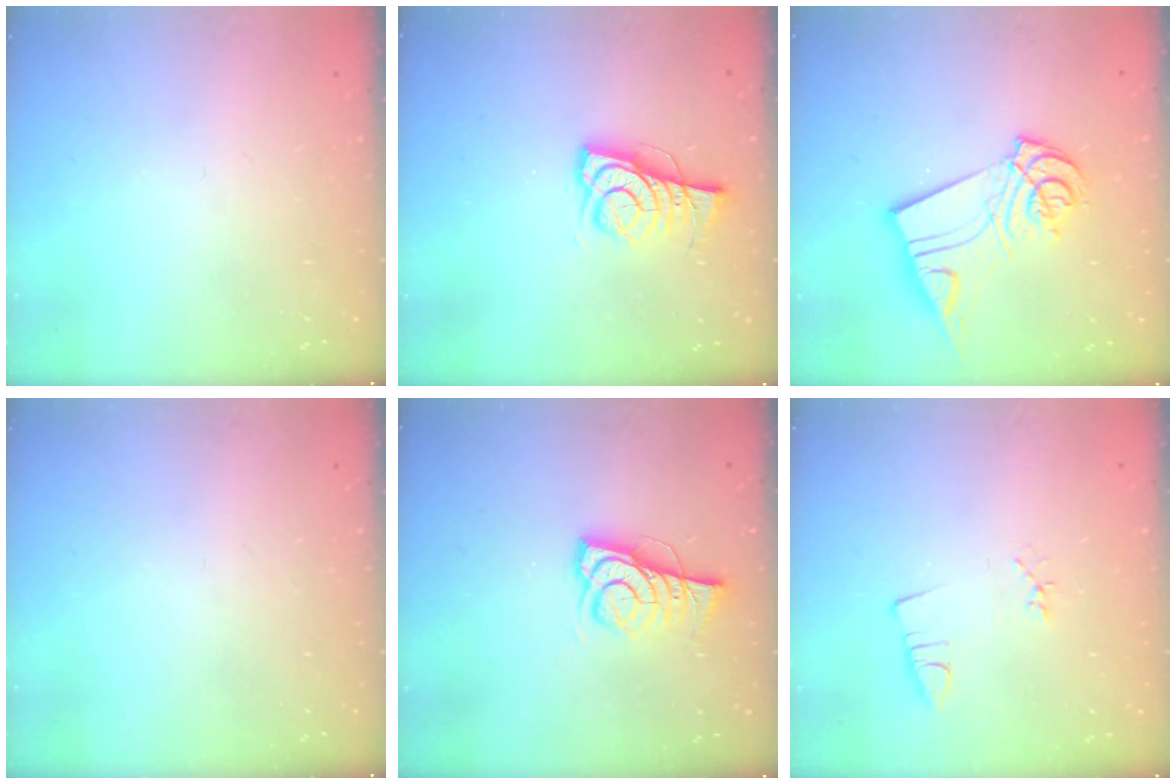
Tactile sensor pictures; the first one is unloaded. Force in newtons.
{"total": 7.1, "press": 7.0, "slide": 1.0}
{"total": 12.1, "press": 12.0, "slide": 1.7}
{"total": 0.0}
{"total": 7.6, "press": 7.6, "slide": 1.0}
{"total": 2.2, "press": 1.7, "slide": 1.4}